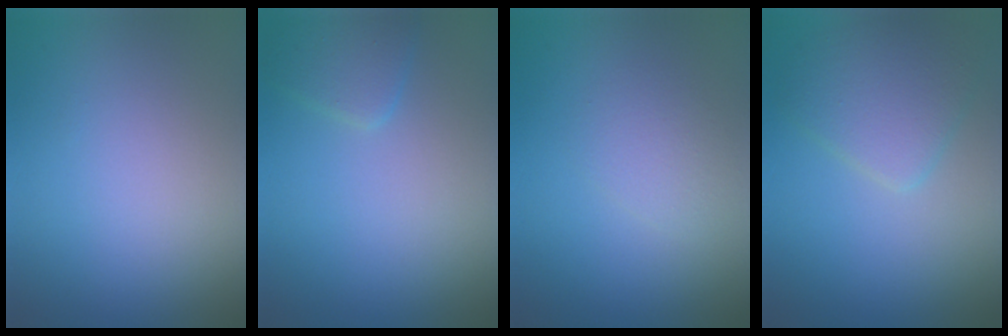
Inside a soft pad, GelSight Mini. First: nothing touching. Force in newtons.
{"total": 1.9, "press": 1.9, "slide": 0.1}
{"total": 1.6, "press": 1.6, "slide": 0.0}
{"total": 3.7, "press": 3.7, "slide": 0.2}